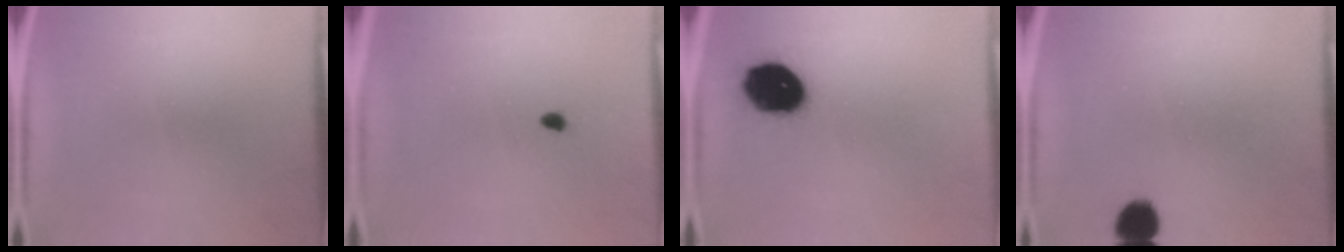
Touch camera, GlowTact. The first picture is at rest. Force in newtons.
{"total": 0.7}
{"total": 15.4}
{"total": 5.5}